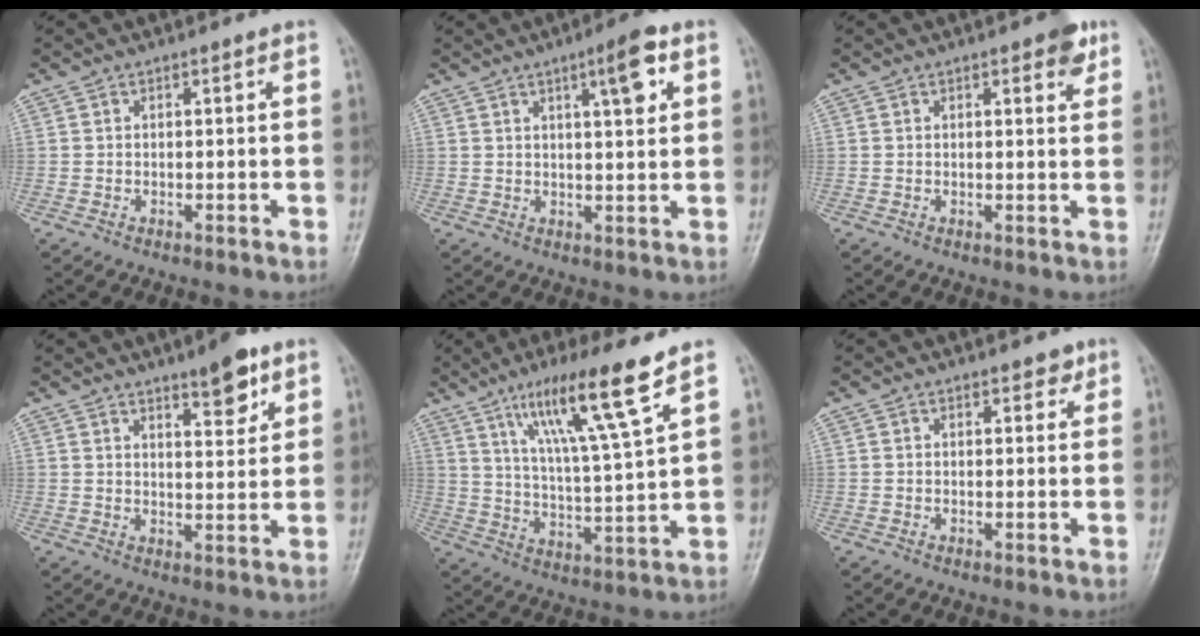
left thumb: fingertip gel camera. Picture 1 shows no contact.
{"total": 6.5, "force": [2.9, 1.5, 5.6], "torque": [-0.075, -0.009, 0.042]}
{"total": 3.7, "force": [2.1, 1.3, 2.7], "torque": [-0.023, -0.007, 0.021]}
{"total": 6.9, "force": [4.6, 2.1, 4.7], "torque": [-0.053, -0.032, 0.068]}
{"total": 14.6, "force": [9.1, 0.4, 11.5], "torque": [-0.200, -0.045, 0.163]}
{"total": 2.2, "force": [1.6, 1.1, 0.9], "torque": [0.005, -0.007, 0.018]}